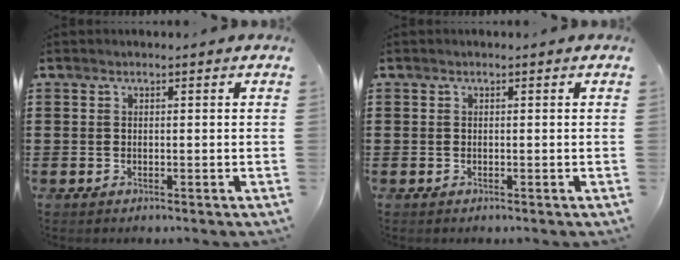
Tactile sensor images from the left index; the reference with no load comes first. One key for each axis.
{"total": 0.0}